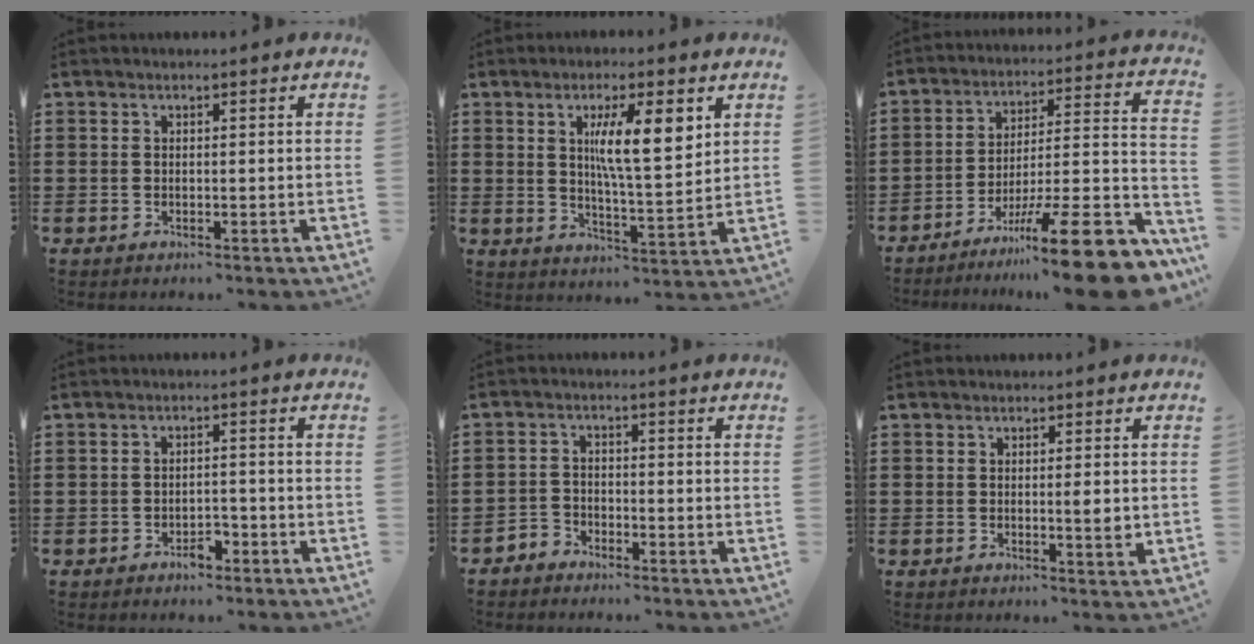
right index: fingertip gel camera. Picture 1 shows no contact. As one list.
[{"total": 9.3, "force": [3.4, 2.3, 8.4], "torque": [-0.145, -0.004, 0.051]}, {"total": 15.2, "force": [-10.5, 1.6, 10.8], "torque": [-0.131, 0.029, -0.181]}, {"total": 2.6, "force": [-2.1, 1.1, 1.1], "torque": [-0.023, 0.002, -0.041]}, {"total": 2.5, "force": [-2.3, 0.9, 0.0], "torque": [-0.007, 0.003, -0.050]}, {"total": 2.3, "force": [0.0, 0.3, 2.3], "torque": [-0.042, -0.004, -0.001]}]